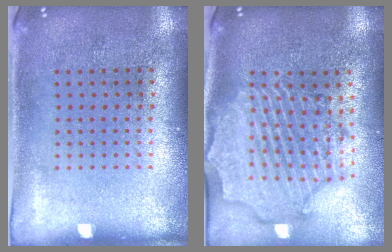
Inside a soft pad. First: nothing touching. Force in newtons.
{"total": 2.8, "press": 2.5, "slide": 1.3}